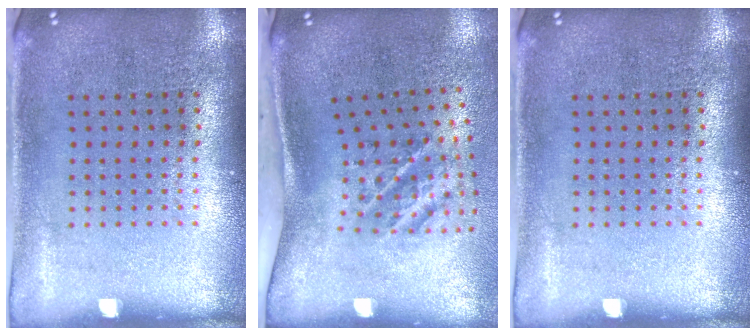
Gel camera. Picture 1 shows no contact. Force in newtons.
{"total": 2.3, "press": 1.3, "slide": 1.9}
{"total": 0.0}